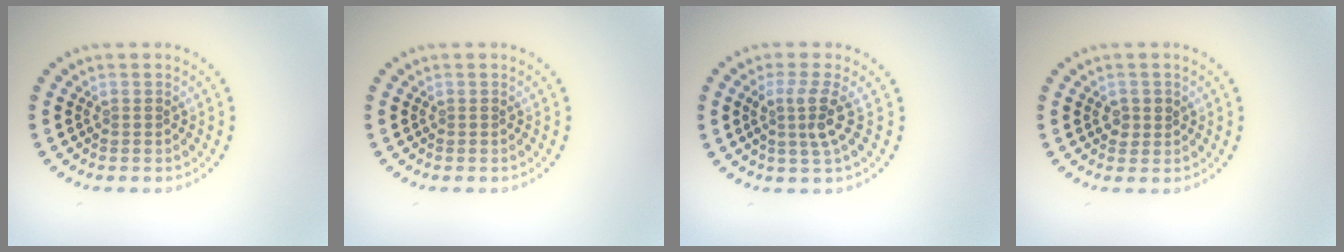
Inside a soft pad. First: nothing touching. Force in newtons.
{"total": 0.0}
{"total": 2.7, "press": 2.0, "slide": 1.8}
{"total": 1.4, "press": 1.4, "slide": 0.2}